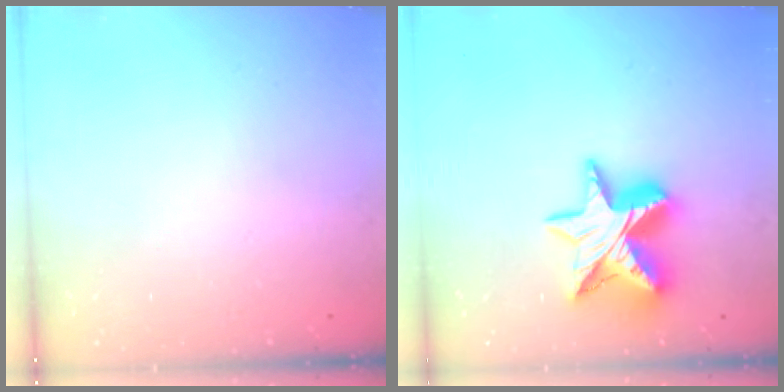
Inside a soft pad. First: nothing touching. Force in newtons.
{"total": 15.2, "press": 15.2, "slide": 1.4}